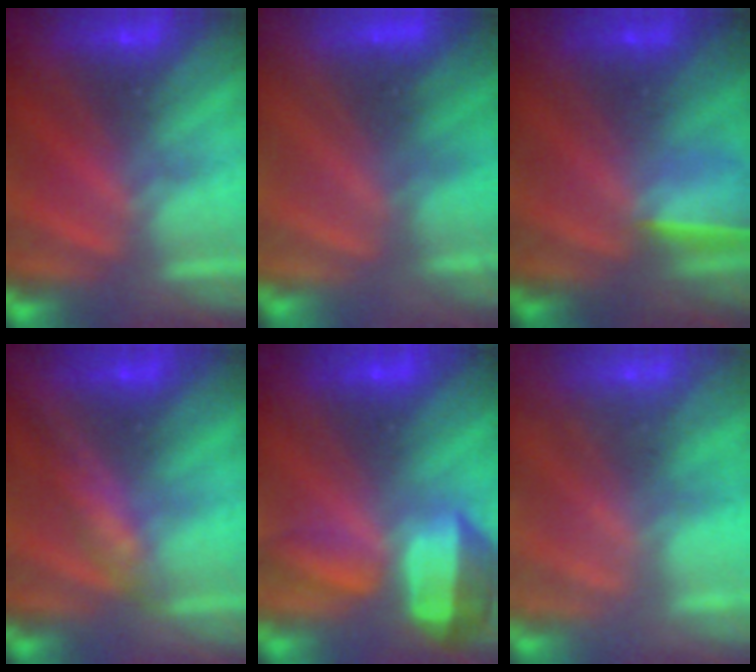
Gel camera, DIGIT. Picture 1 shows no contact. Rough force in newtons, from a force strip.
{"total": 3.7}
{"total": 1.5}
{"total": 4.6}
{"total": 5.5}
{"total": 2.3}